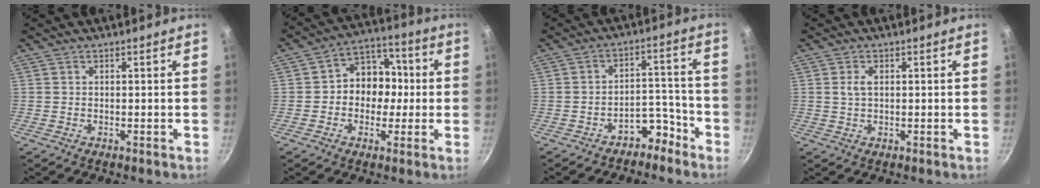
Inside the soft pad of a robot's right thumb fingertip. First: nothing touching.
{"total": 9.9, "force": [-0.5, 8.4, 5.3], "torque": [-0.017, 0.033, -0.024]}
{"total": 6.9, "force": [-5.1, 3.8, 2.8], "torque": [0.005, 0.073, -0.068]}
{"total": 2.3, "force": [0.3, 1.4, 1.8], "torque": [-0.029, 0.004, 0.006]}